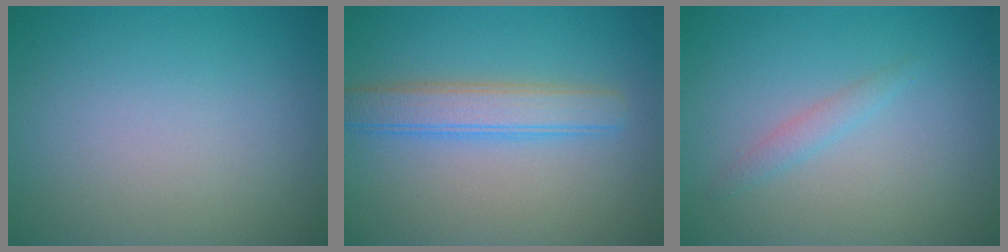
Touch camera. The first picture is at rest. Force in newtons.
{"total": 3.6, "press": 3.6, "slide": 0.1}
{"total": 1.1, "press": 1.1, "slide": 0.1}